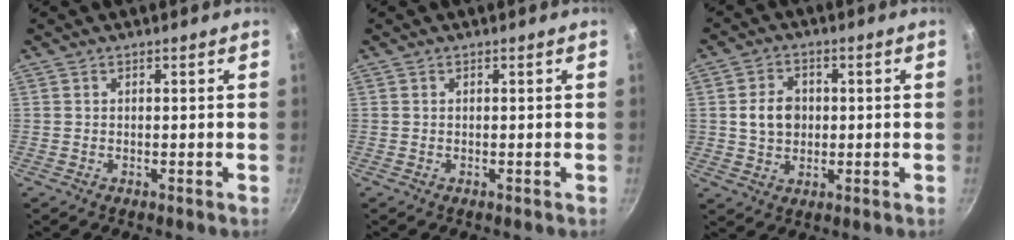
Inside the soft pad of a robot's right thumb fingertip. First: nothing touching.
{"total": 0.0}
{"total": 6.5, "force": [0.5, 5.3, 3.7], "torque": [-0.043, 0.009, 0.008]}